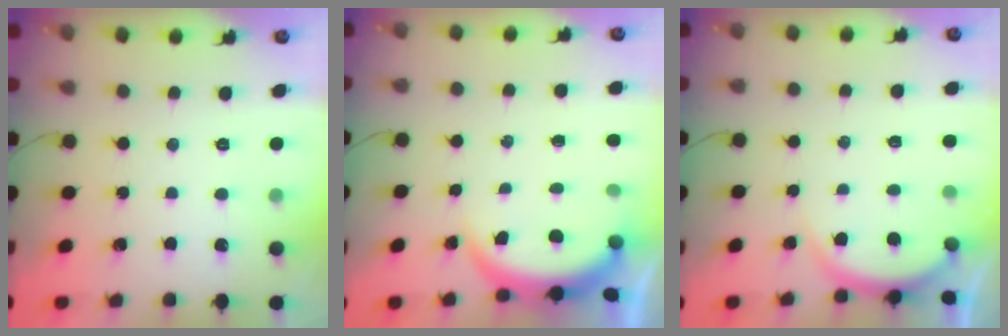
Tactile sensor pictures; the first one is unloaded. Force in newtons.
{"total": 3.8, "press": 3.8, "slide": 0.2}
{"total": 3.6, "press": 3.6, "slide": 0.5}